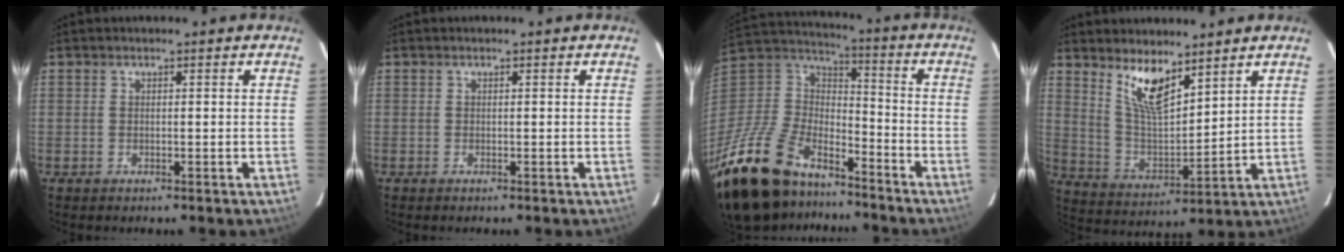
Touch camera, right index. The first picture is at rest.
{"total": 0.0}
{"total": 27.9, "force": [-20.6, 12.6, 13.8], "torque": [-0.306, -0.007, -0.342]}
{"total": 10.0, "force": [6.9, 3.1, 6.5], "torque": [-0.123, -0.006, 0.142]}